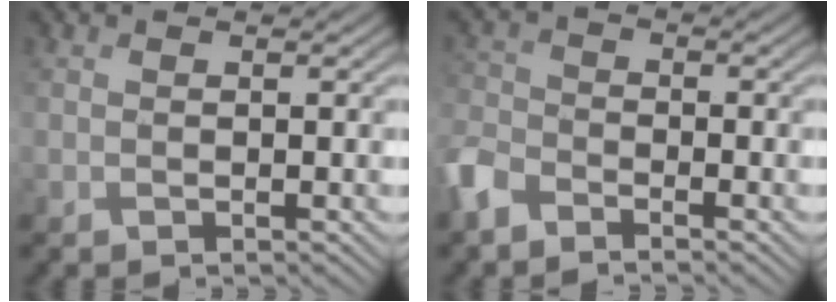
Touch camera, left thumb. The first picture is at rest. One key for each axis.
{"total": 5.0, "fx": -3.7, "fy": 2.5, "fz": 2.2, "tx": -0.057, "ty": -0.003, "tz": -0.094}